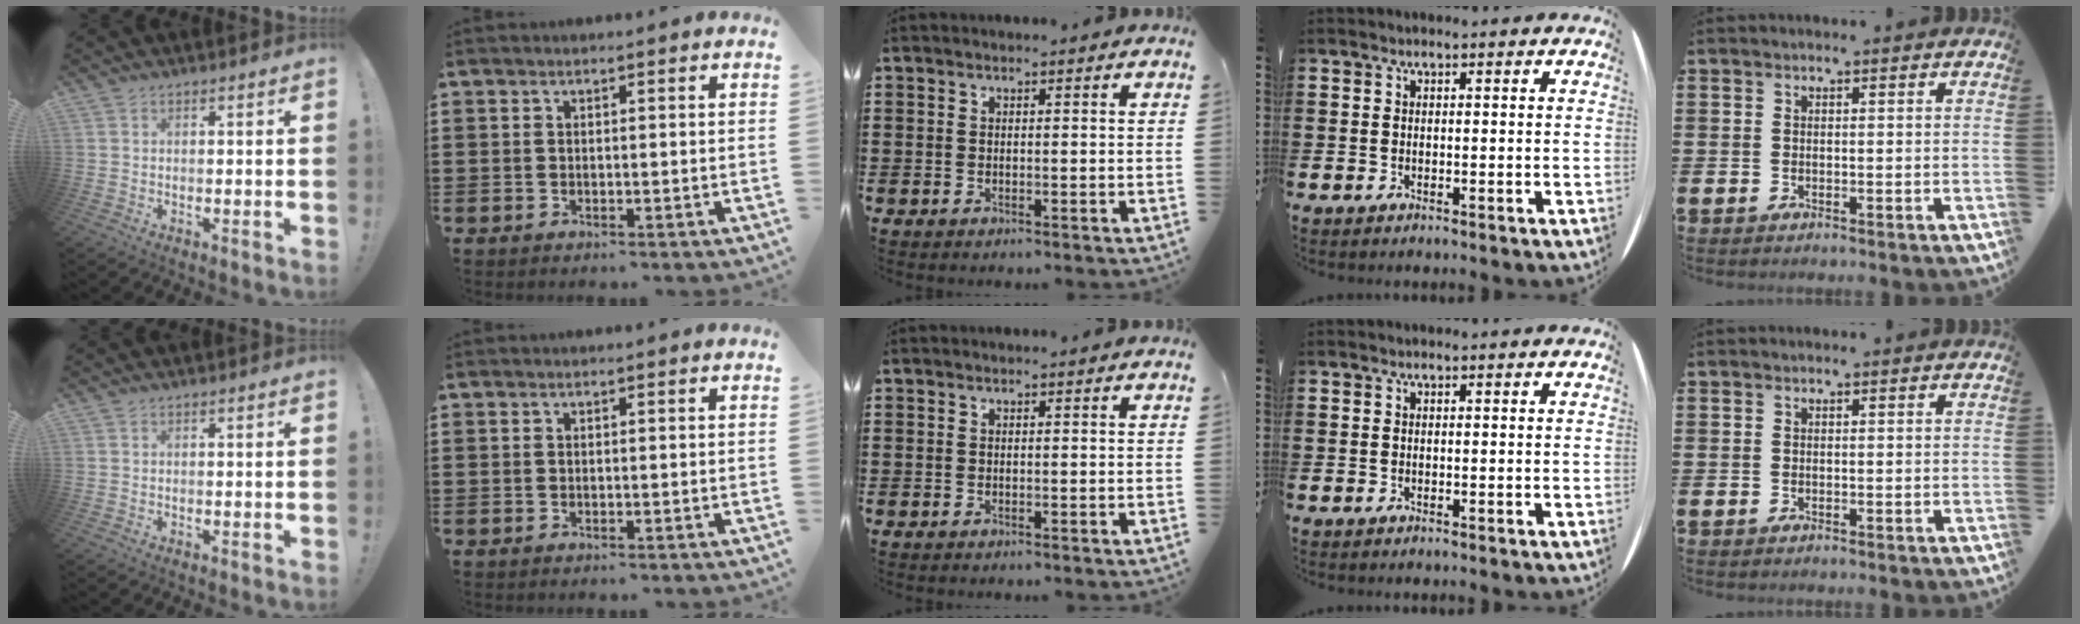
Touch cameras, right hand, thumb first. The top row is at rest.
{}